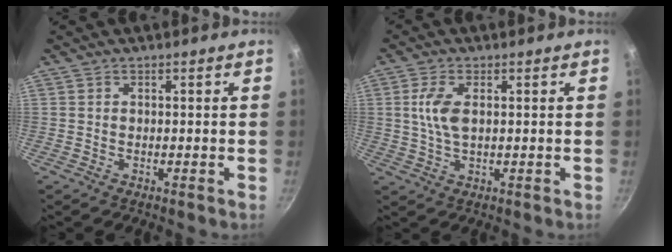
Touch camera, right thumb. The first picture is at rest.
{"total": 5.5, "force": [1.0, 2.5, 4.8], "torque": [-0.104, 0.003, 0.018]}